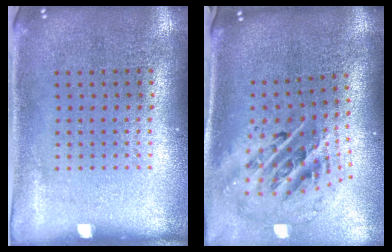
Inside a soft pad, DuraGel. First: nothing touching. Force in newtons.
{"total": 2.7, "press": 1.8, "slide": 2.0}